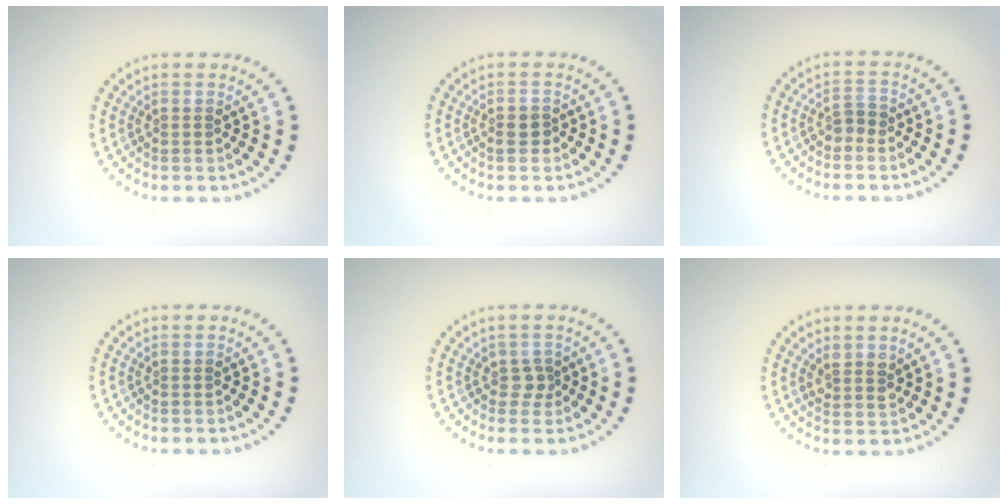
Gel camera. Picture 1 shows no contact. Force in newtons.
{"total": 1.4, "press": 1.4, "slide": 0.3}
{"total": 1.1, "press": 1.0, "slide": 0.5}
{"total": 0.0}
{"total": 1.3, "press": 1.0, "slide": 0.7}
{"total": 1.7, "press": 1.5, "slide": 0.8}